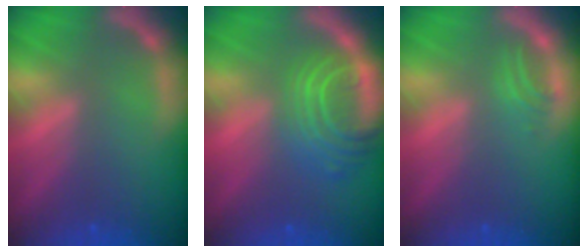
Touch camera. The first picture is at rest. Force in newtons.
{"total": 7.5}
{"total": 1.5}